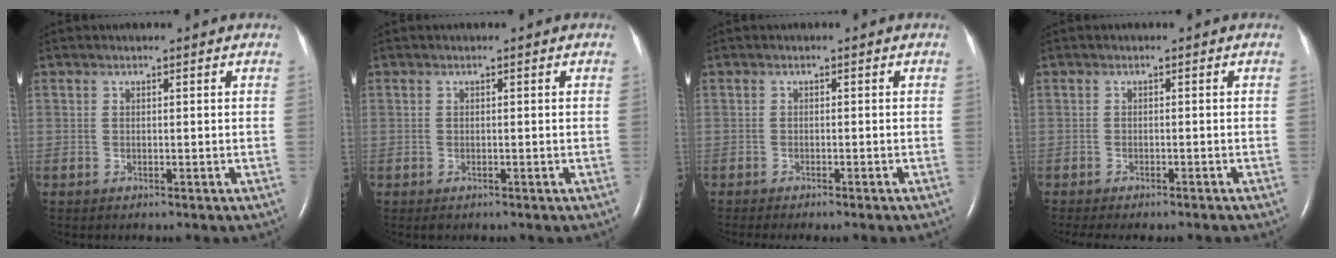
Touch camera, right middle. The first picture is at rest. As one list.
[{"total": 0.0}, {"total": 3.5, "force": [-2.9, -0.3, 1.8], "torque": [-0.020, -0.001, -0.036]}, {"total": 7.2, "force": [-6.3, 1.1, 3.3], "torque": [-0.037, -0.004, -0.081]}]